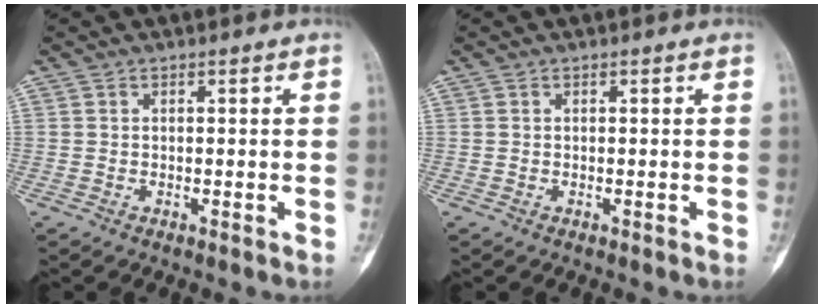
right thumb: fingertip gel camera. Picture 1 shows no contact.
{"total": 0.0}